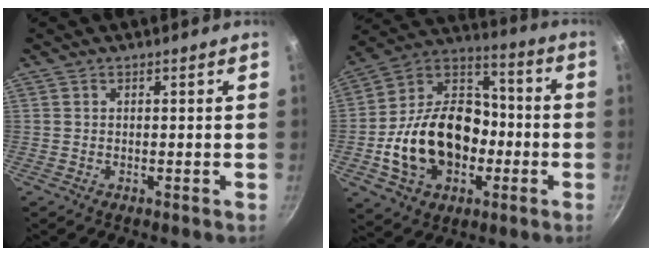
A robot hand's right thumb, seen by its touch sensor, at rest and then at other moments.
{"total": 22.6, "force": [-4.7, 16.4, 14.9], "torque": [-0.236, 0.064, -0.078]}